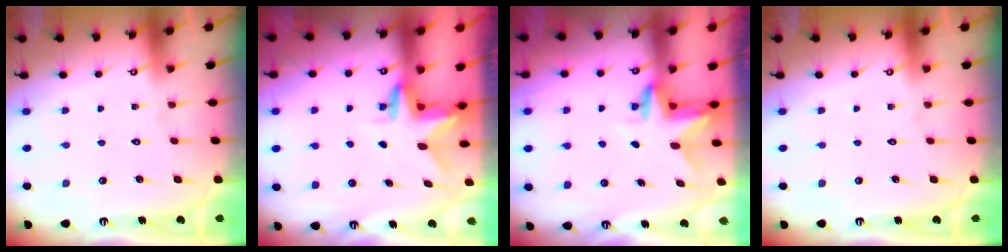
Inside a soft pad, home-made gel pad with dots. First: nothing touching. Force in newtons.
{"total": 2.9, "press": 2.9, "slide": 0.2}
{"total": 3.0, "press": 3.0, "slide": 0.2}
{"total": 0.0}